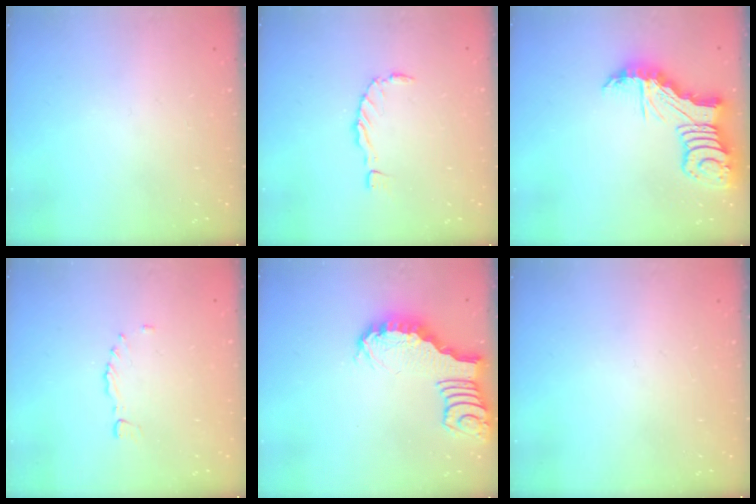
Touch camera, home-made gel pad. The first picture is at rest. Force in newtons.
{"total": 0.0}
{"total": 9.0, "press": 9.0, "slide": 0.9}
{"total": 1.1, "press": 0.9, "slide": 0.7}
{"total": 2.7, "press": 2.7, "slide": 0.4}
{"total": 0.0}